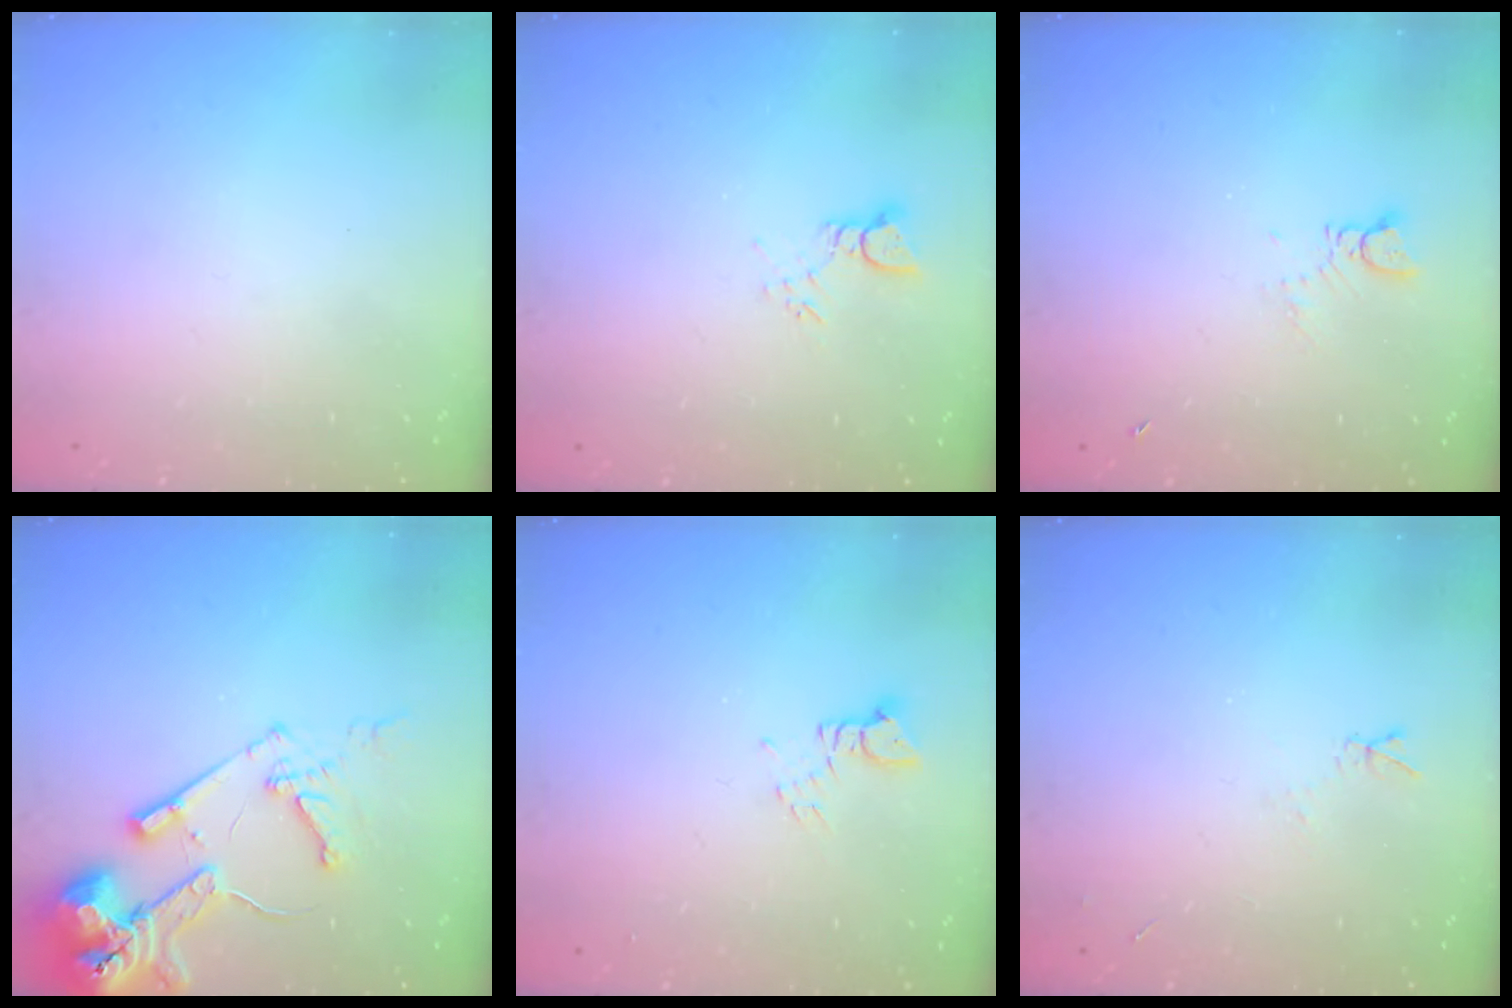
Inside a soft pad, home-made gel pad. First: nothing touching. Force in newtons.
{"total": 3.3, "press": 3.3, "slide": 0.4}
{"total": 1.5, "press": 1.4, "slide": 0.2}
{"total": 14.3, "press": 14.2, "slide": 1.8}
{"total": 2.1, "press": 2.1, "slide": 0.3}
{"total": 4.8, "press": 4.8, "slide": 0.7}